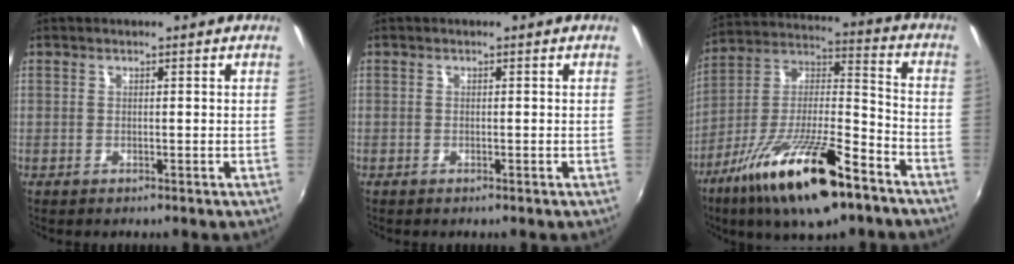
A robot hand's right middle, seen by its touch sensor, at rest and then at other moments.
{"total": 0.0}
{"total": 21.4, "force": [-12.8, 6.3, 15.9], "torque": [-0.286, -0.019, -0.223]}